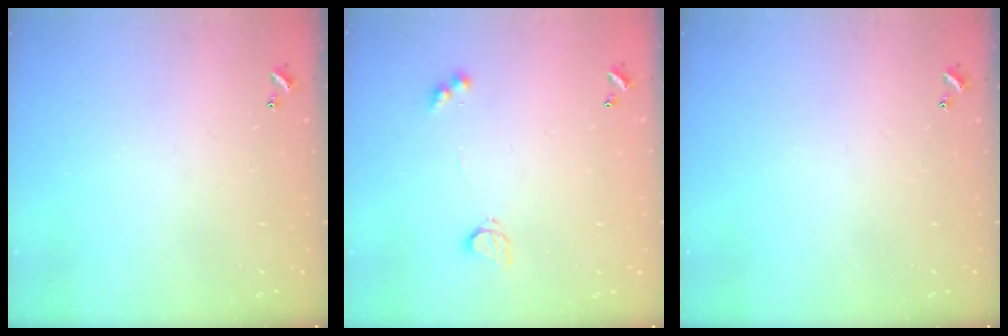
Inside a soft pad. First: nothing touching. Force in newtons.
{"total": 3.3, "press": 3.2, "slide": 0.5}
{"total": 0.0}